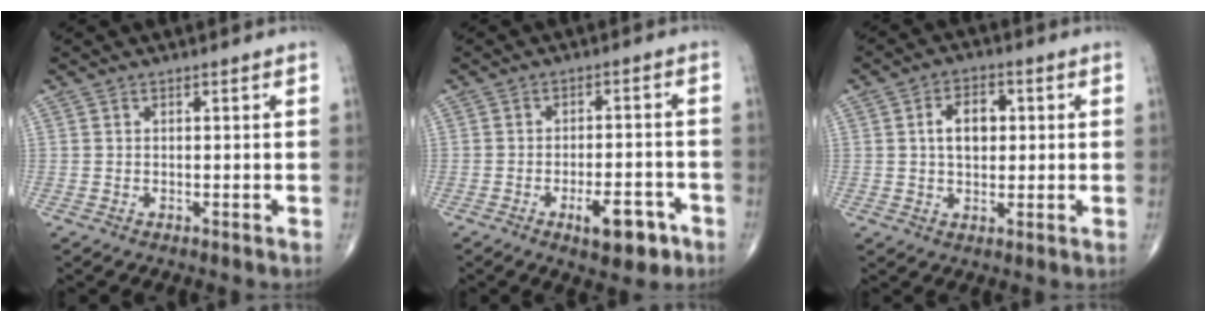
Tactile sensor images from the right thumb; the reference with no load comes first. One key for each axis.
{"total": 7.8, "fx": -4.0, "fy": 3.2, "fz": 5.9, "tx": -0.076, "ty": 0.022, "tz": -0.054}
{"total": 6.9, "fx": 1.1, "fy": 4.5, "fz": 5.1, "tx": -0.064, "ty": 0.009, "tz": 0.015}